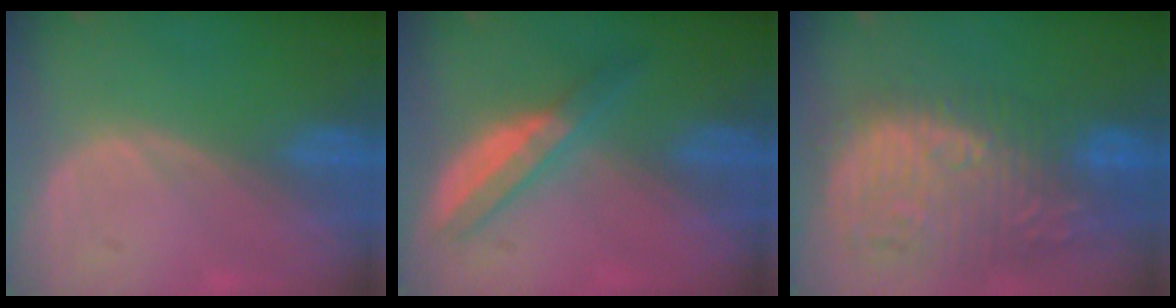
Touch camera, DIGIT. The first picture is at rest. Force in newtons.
{"total": 4.8, "press": 4.7, "slide": 1.0}
{"total": 13.3, "press": 12.0, "slide": 5.6}